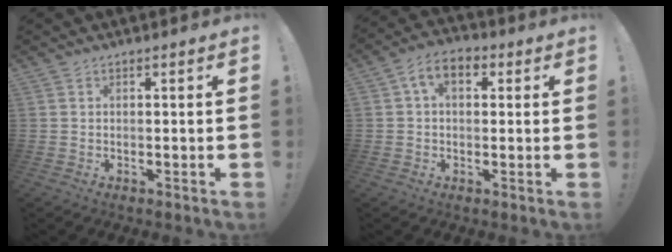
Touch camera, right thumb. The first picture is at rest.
{"total": 7.2, "force": [1.9, 4.7, 5.1], "torque": [-0.085, 0.009, 0.037]}